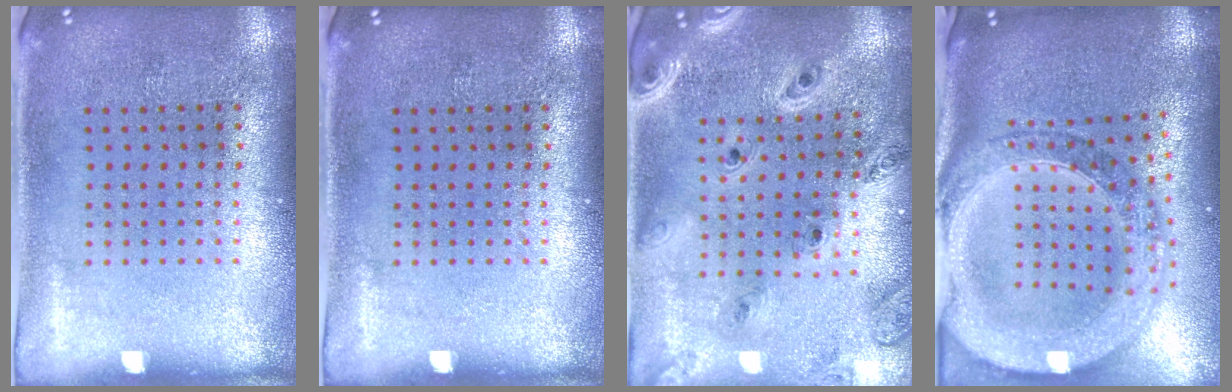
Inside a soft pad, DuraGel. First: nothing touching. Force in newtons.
{"total": 0.0}
{"total": 1.6, "press": 1.6, "slide": 0.3}
{"total": 2.9, "press": 2.4, "slide": 1.5}